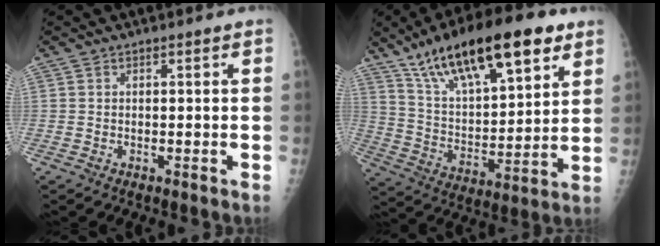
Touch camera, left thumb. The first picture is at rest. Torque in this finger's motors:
{"motor_torque": [0.75, 0.76, 1.47, -1.30, 0.47]}